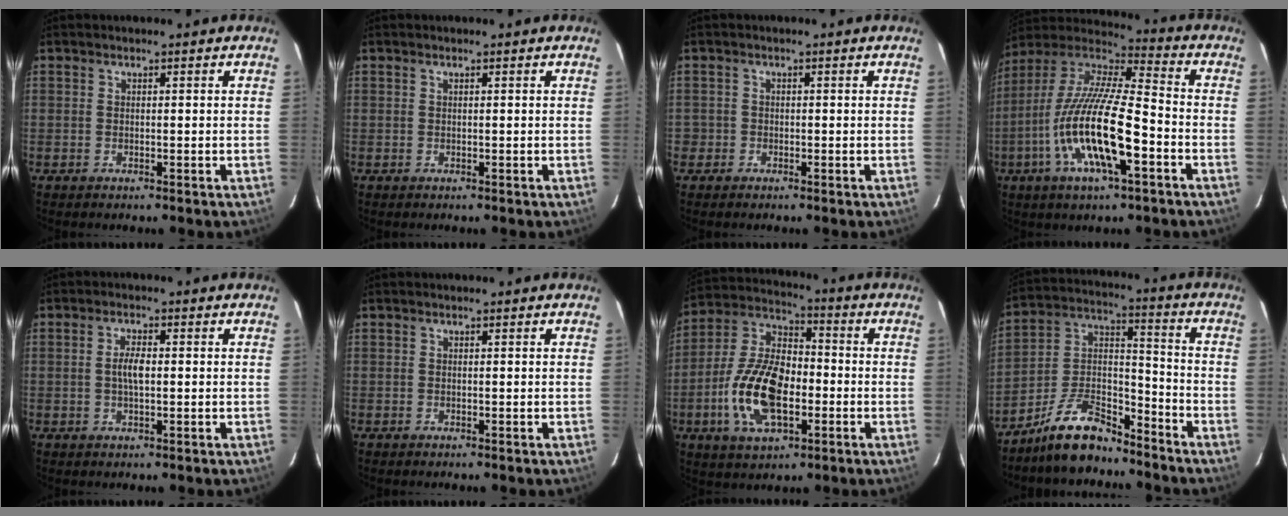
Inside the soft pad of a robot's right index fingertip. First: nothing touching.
{"total": 0.0}
{"total": 1.7, "force": [-0.8, 1.4, -0.1], "torque": [0.000, 0.009, -0.014]}
{"total": 19.7, "force": [-6.9, 4.7, 17.9], "torque": [-0.344, -0.023, -0.137]}
{"total": 3.2, "force": [0.0, 1.1, 3.0], "torque": [-0.058, 0.004, 0.000]}
{"total": 0.0}
{"total": 16.4, "force": [-4.4, 8.3, 13.5], "torque": [-0.280, 0.005, -0.080]}
{"total": 12.5, "force": [-10.0, 4.6, 6.1], "torque": [-0.131, 0.035, -0.182]}